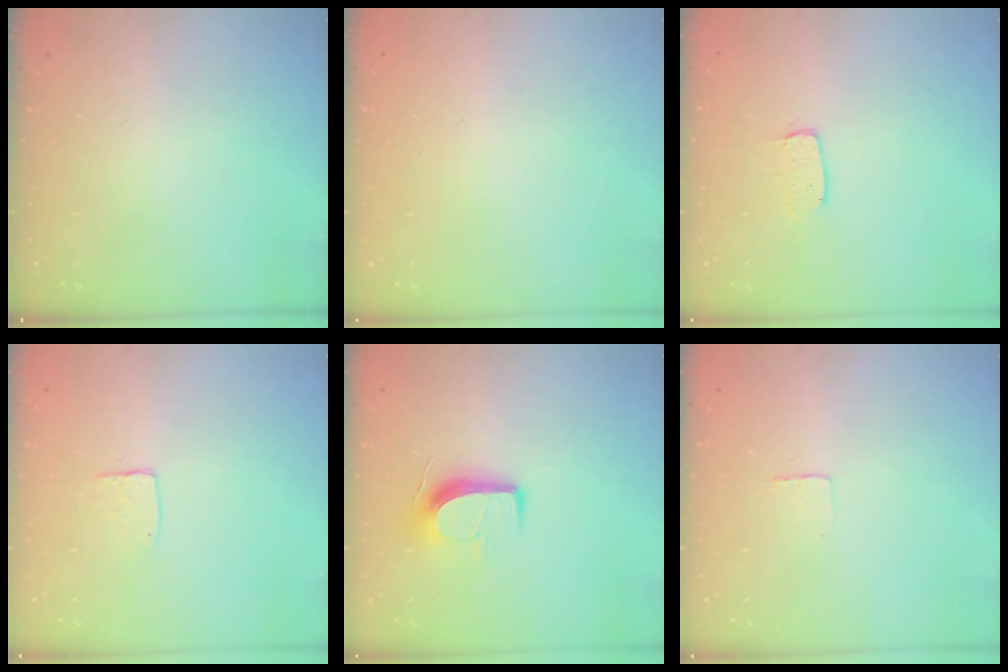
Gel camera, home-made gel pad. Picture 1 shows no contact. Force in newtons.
{"total": 0.0}
{"total": 3.6, "press": 3.6, "slide": 0.2}
{"total": 3.6, "press": 3.6, "slide": 0.3}
{"total": 9.8, "press": 9.8, "slide": 0.7}
{"total": 2.3, "press": 2.3, "slide": 0.1}